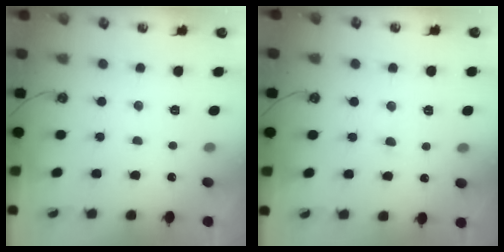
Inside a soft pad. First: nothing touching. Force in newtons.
{"total": 1.0, "press": 0.8, "slide": 0.5}